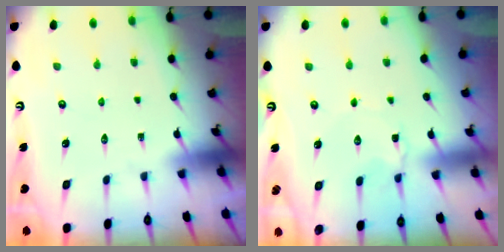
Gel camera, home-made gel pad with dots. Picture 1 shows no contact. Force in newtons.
{"total": 1.4, "press": 1.3, "slide": 0.2}